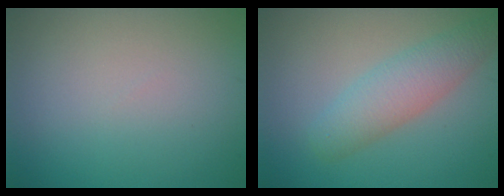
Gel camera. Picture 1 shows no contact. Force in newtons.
{"total": 3.7, "press": 3.7, "slide": 0.1}